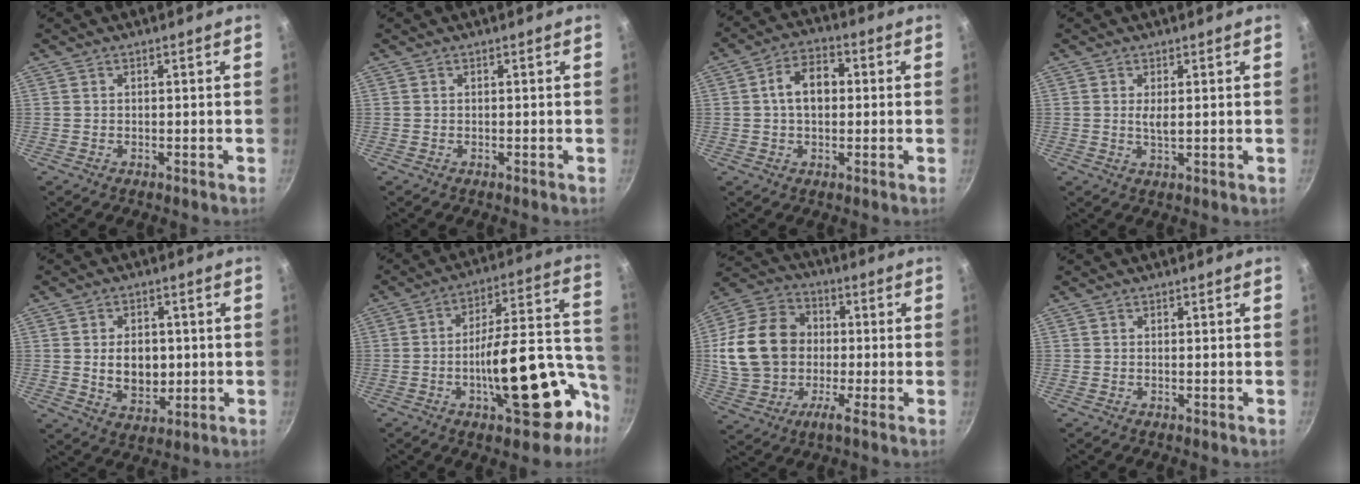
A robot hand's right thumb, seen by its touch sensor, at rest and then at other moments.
{"total": 0.0}
{"total": 8.2, "force": [0.8, 5.5, 6.0], "torque": [-0.077, 0.022, 0.004]}
{"total": 2.3, "force": [0.5, 0.6, 2.2], "torque": [-0.042, -0.005, 0.010]}
{"total": 8.6, "force": [0.1, 6.2, 6.0], "torque": [-0.073, -0.008, 0.010]}
{"total": 22.4, "force": [-9.0, 9.0, 18.4], "torque": [-0.210, 0.064, -0.127]}
{"total": 16.8, "force": [0.5, 12.5, 11.3], "torque": [-0.202, 0.033, -0.005]}
{"total": 0.0}